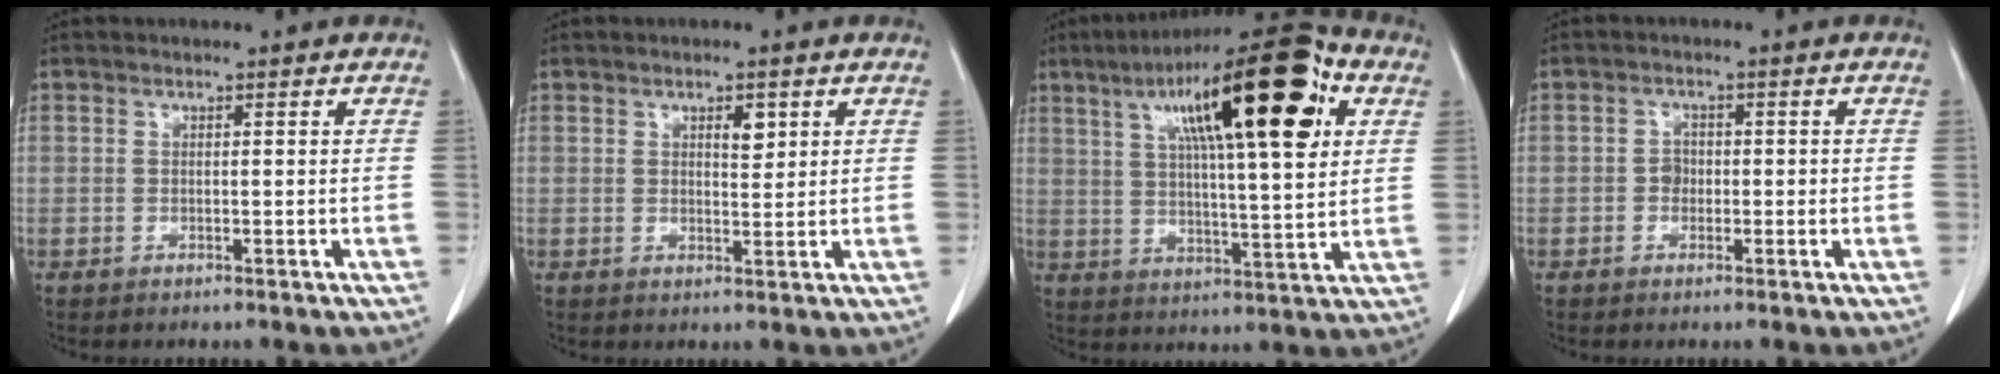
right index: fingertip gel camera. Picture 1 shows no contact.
{"total": 2.5, "force": [1.2, 1.0, 2.0], "torque": [-0.030, -0.004, 0.020]}
{"total": 23.0, "force": [9.2, 4.3, 20.7], "torque": [-0.333, 0.041, 0.138]}
{"total": 1.7, "force": [-0.3, 1.5, 0.8], "torque": [-0.007, 0.009, -0.003]}